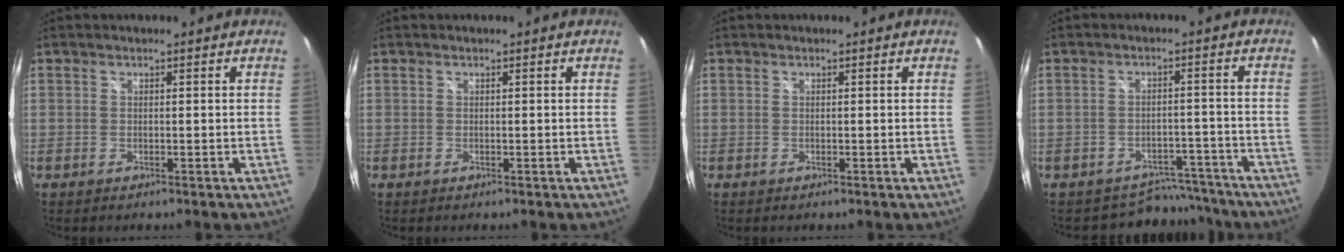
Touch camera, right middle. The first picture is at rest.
{"total": 0.0}
{"total": 0.0}
{"total": 7.4, "force": [-6.6, 3.3, -0.3], "torque": [0.009, 0.028, -0.081]}